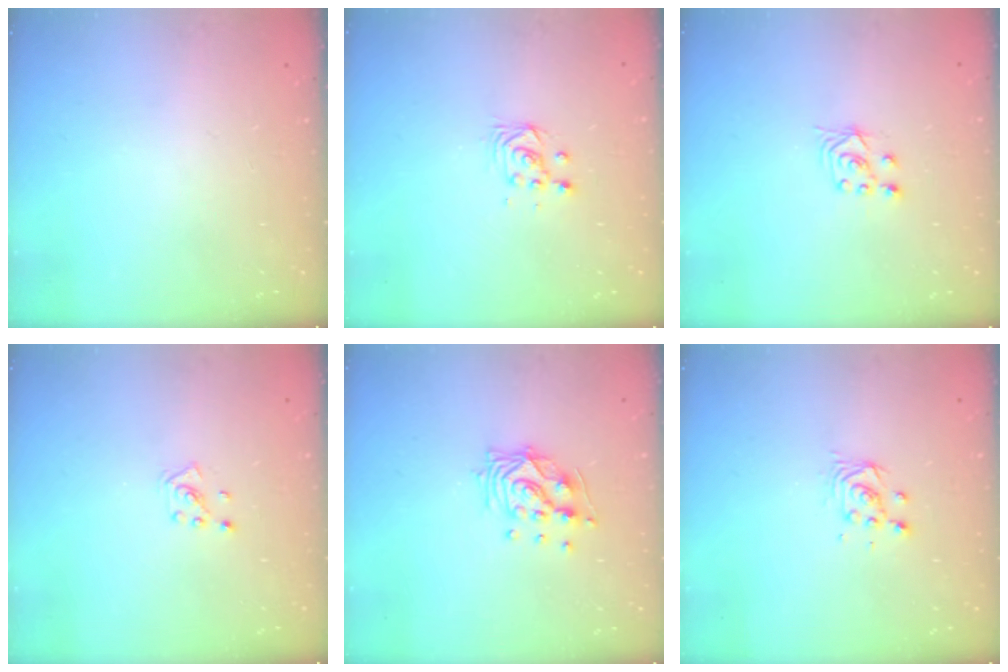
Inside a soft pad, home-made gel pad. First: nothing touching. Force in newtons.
{"total": 3.7, "press": 3.7, "slide": 0.3}
{"total": 3.0, "press": 2.8, "slide": 0.9}
{"total": 2.1, "press": 2.0, "slide": 0.3}
{"total": 11.0, "press": 11.0, "slide": 0.9}
{"total": 3.7, "press": 3.7, "slide": 0.3}